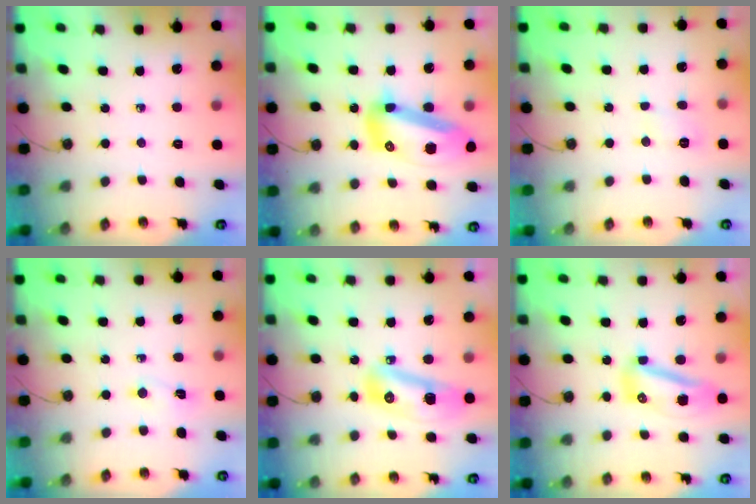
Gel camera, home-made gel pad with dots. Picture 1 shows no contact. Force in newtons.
{"total": 17.2, "press": 17.1, "slide": 2.1}
{"total": 4.4, "press": 4.4, "slide": 0.5}
{"total": 2.8, "press": 2.7, "slide": 0.7}
{"total": 12.4, "press": 12.3, "slide": 1.5}
{"total": 9.5, "press": 9.4, "slide": 1.7}